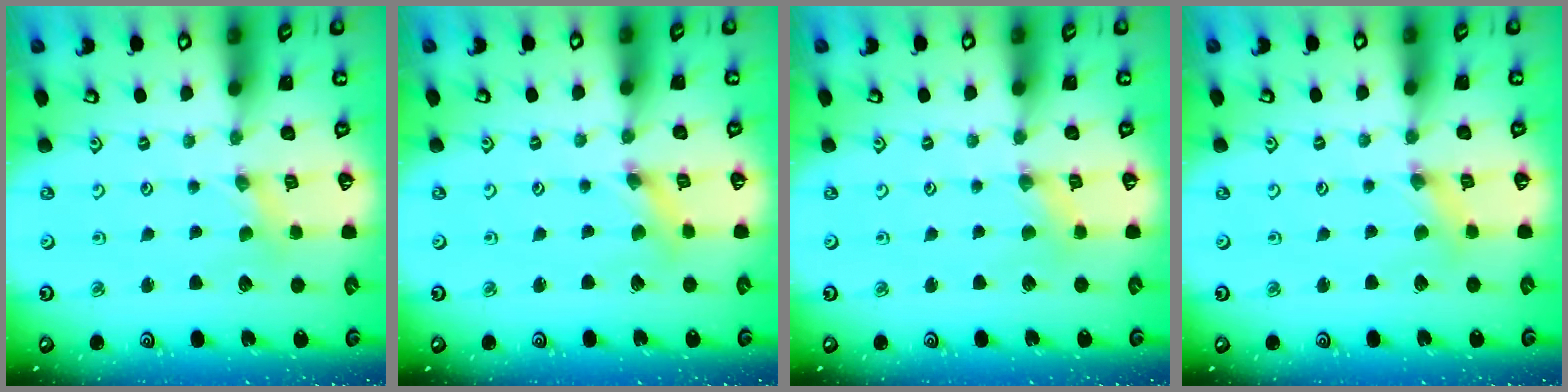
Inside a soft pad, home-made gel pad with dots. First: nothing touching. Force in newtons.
{"total": 2.0, "press": 2.0, "slide": 0.1}
{"total": 1.6, "press": 1.5, "slide": 0.2}
{"total": 2.4, "press": 2.3, "slide": 0.4}